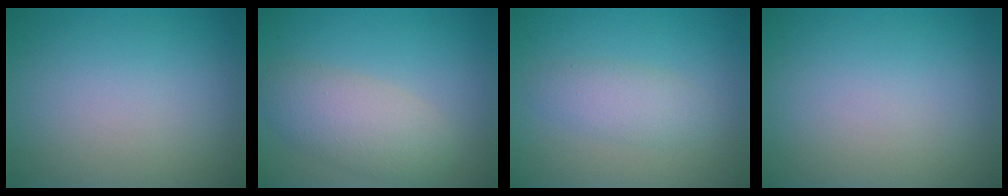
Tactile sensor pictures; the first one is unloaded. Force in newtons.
{"total": 4.4, "press": 4.4, "slide": 0.2}
{"total": 2.4, "press": 2.4, "slide": 0.1}
{"total": 0.0}